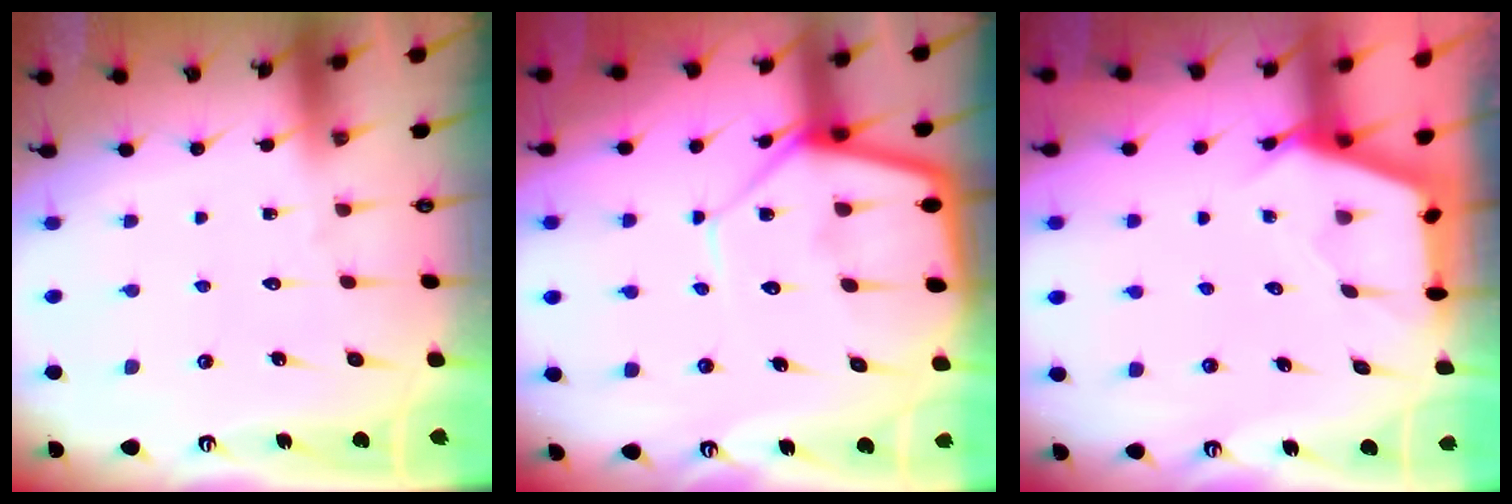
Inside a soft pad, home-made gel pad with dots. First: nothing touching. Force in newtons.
{"total": 12.0, "press": 12.0, "slide": 1.2}
{"total": 2.8, "press": 2.7, "slide": 0.4}